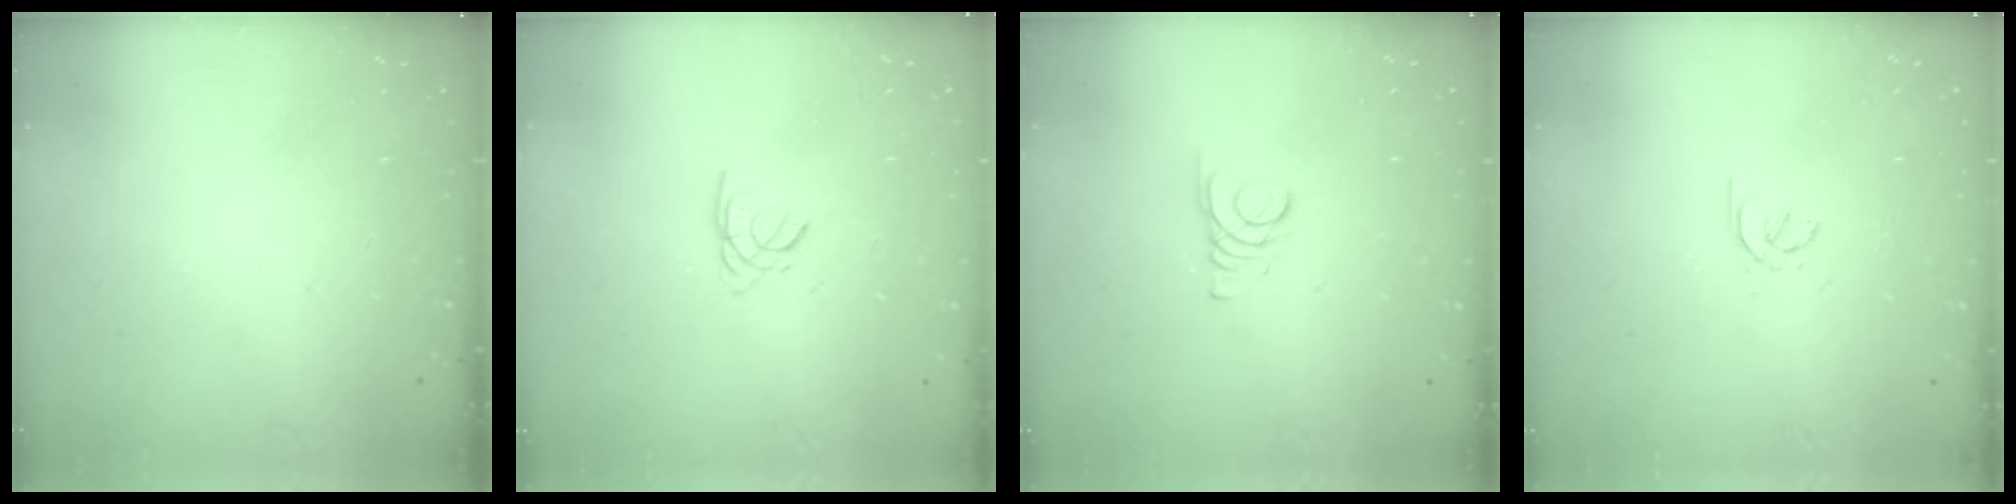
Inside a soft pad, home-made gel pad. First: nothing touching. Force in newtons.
{"total": 1.6, "press": 1.6, "slide": 0.2}
{"total": 1.8, "press": 1.8, "slide": 0.2}
{"total": 1.2, "press": 1.2, "slide": 0.4}